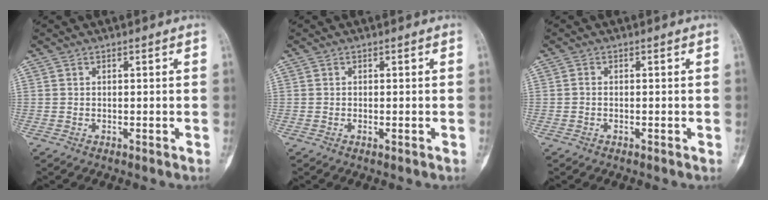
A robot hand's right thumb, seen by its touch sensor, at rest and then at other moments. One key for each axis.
{"total": 0.7, "fx": -0.2, "fy": 0.2, "fz": 0.6, "tx": -0.013, "ty": -0.002, "tz": -0.004}
{"total": 0.6, "fx": -0.2, "fy": 0.4, "fz": 0.4, "tx": -0.002, "ty": 0.002, "tz": -0.008}